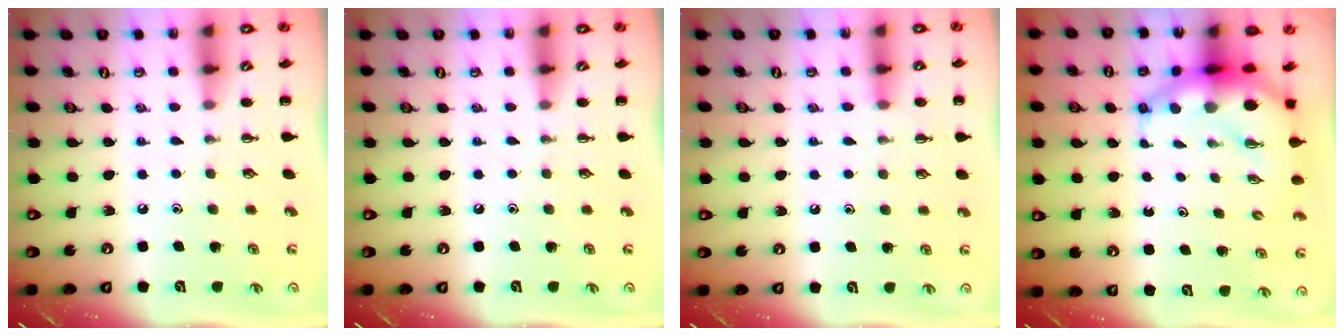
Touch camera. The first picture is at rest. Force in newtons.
{"total": 0.0}
{"total": 7.3, "press": 6.9, "slide": 2.5}
{"total": 8.1, "press": 7.8, "slide": 2.1}